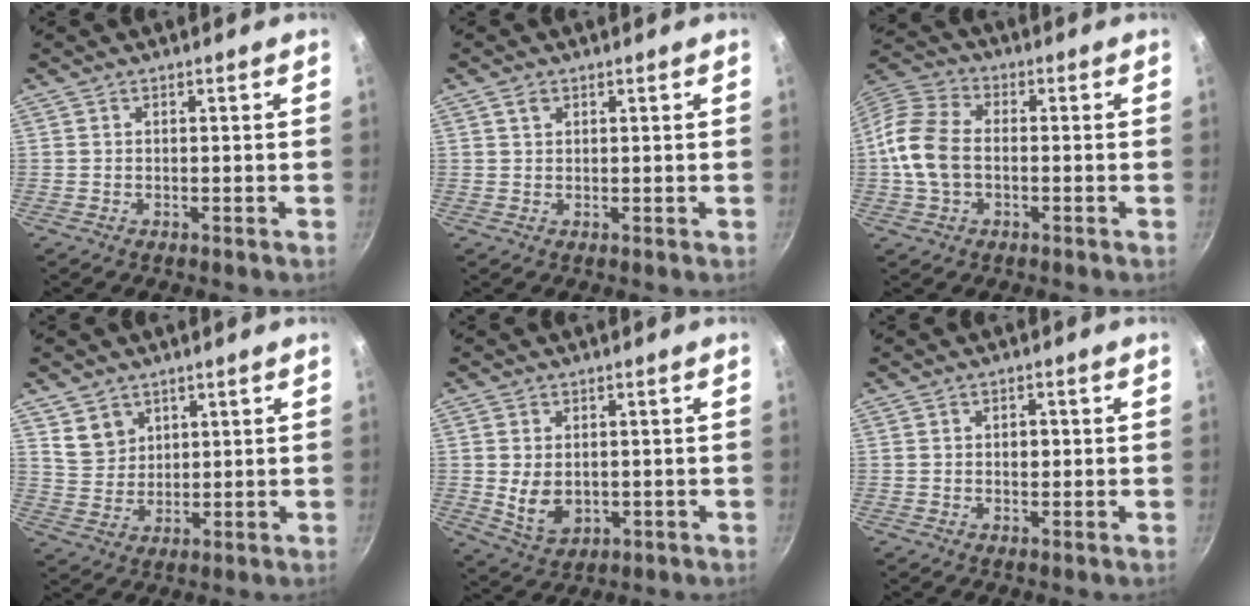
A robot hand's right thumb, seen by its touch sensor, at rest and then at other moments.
{"total": 1.6, "force": [0.9, 1.0, 0.8], "torque": [-0.012, -0.001, 0.014]}
{"total": 11.4, "force": [-1.2, 7.6, 8.4], "torque": [-0.163, 0.029, -0.037]}
{"total": 5.9, "force": [3.1, 4.7, 2.0], "torque": [-0.012, -0.012, 0.066]}
{"total": 6.8, "force": [-0.1, 4.8, 4.8], "torque": [-0.079, -0.011, 0.014]}
{"total": 2.0, "force": [0.1, 1.4, 1.4], "torque": [-0.015, 0.004, 0.001]}